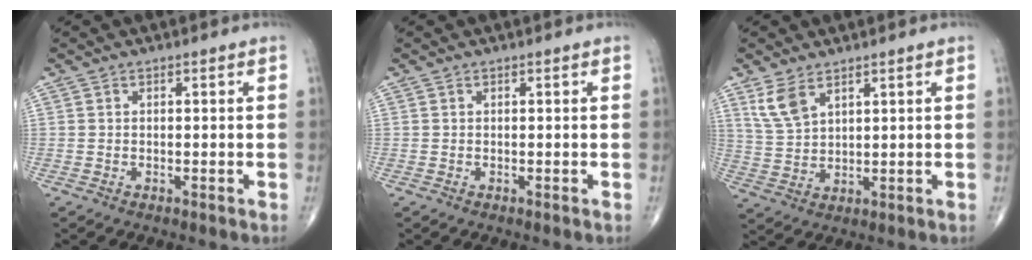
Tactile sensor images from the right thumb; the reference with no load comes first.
{"total": 0.0}
{"total": 5.8, "force": [3.6, 2.8, 3.6], "torque": [-0.072, -0.014, 0.083]}